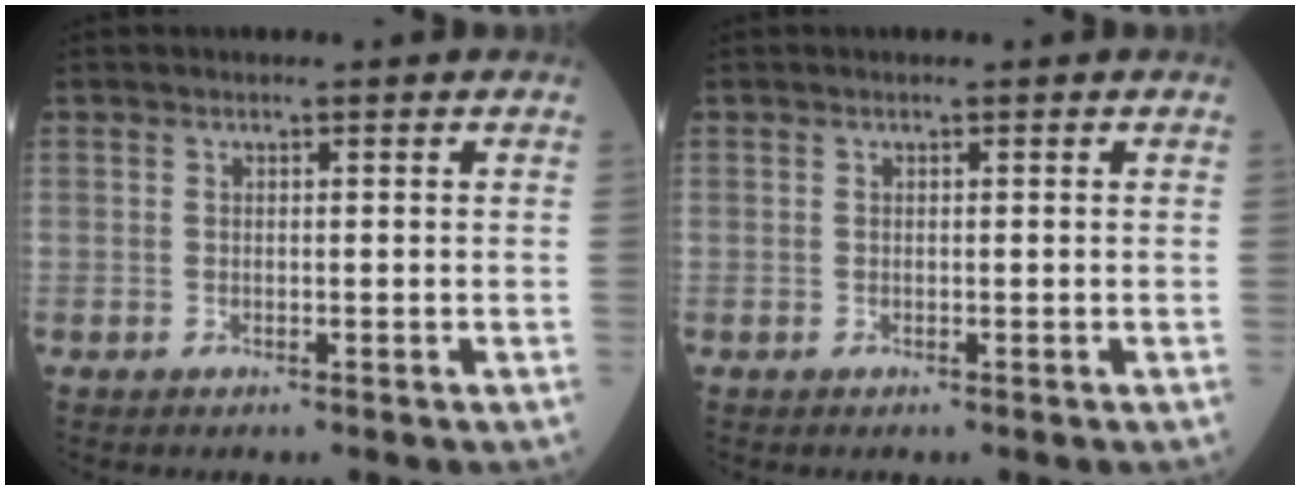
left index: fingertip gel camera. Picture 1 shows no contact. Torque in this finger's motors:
{"motor_torque": [0.01, 0.03, 0.00, 0.00]}